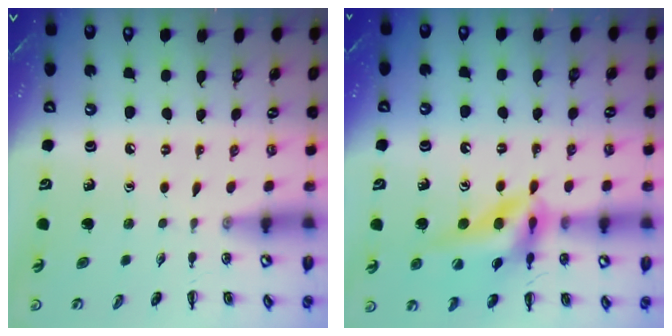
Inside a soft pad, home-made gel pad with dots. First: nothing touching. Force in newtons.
{"total": 14.9, "press": 14.2, "slide": 4.7}